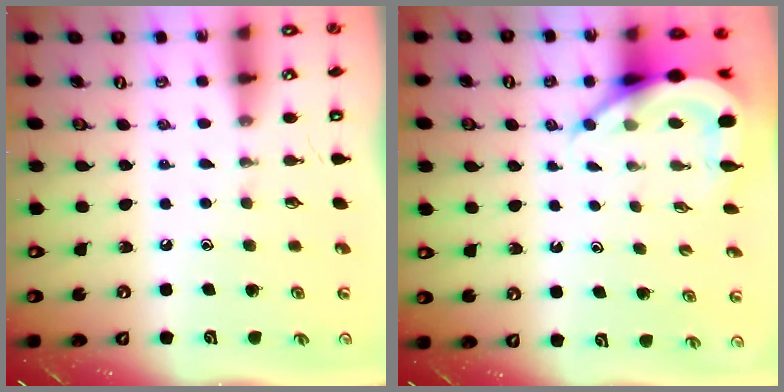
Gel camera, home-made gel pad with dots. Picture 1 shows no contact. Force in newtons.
{"total": 7.1, "press": 7.1, "slide": 0.7}